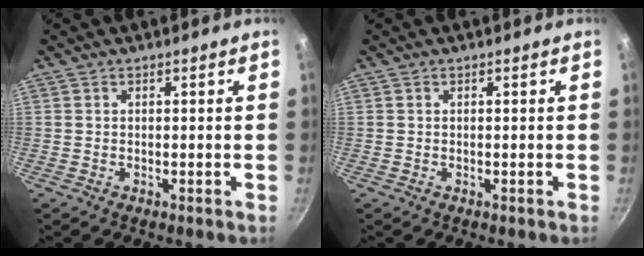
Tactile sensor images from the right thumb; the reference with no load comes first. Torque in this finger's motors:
{"motor_torque": [-0.14, -0.14, 0.19, 0.05, 0.00]}